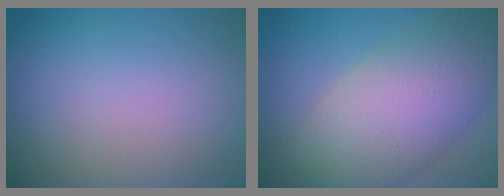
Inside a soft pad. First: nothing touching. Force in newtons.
{"total": 9.2, "press": 9.2, "slide": 0.5}